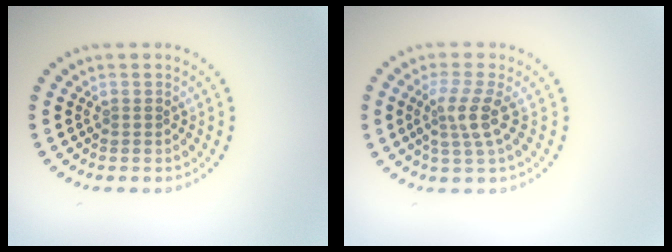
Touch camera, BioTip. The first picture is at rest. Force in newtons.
{"total": 2.7, "press": 2.1, "slide": 1.7}